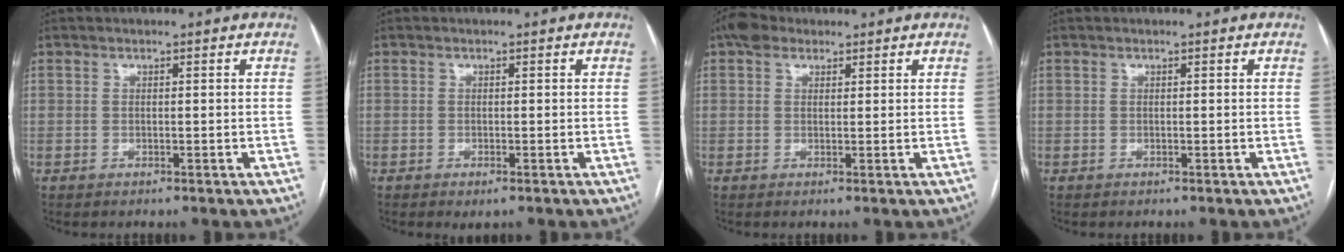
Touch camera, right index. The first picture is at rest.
{"total": 1.3, "force": [-0.7, 0.4, 1.0], "torque": [-0.012, -0.003, -0.008]}
{"total": 3.4, "force": [2.2, 2.2, 1.4], "torque": [-0.028, 0.018, 0.037]}
{"total": 0.0}